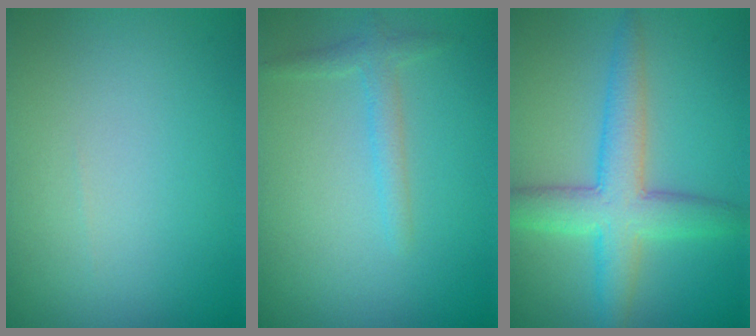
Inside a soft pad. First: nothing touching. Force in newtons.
{"total": 1.3, "press": 1.3, "slide": 0.1}
{"total": 5.5, "press": 5.5, "slide": 0.1}